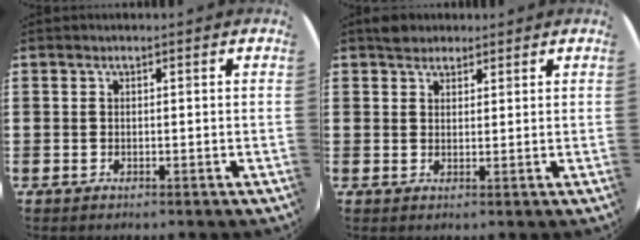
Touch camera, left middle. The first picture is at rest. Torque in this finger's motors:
{"motor_torque": [0.30, -0.26, 0.00, 0.01]}